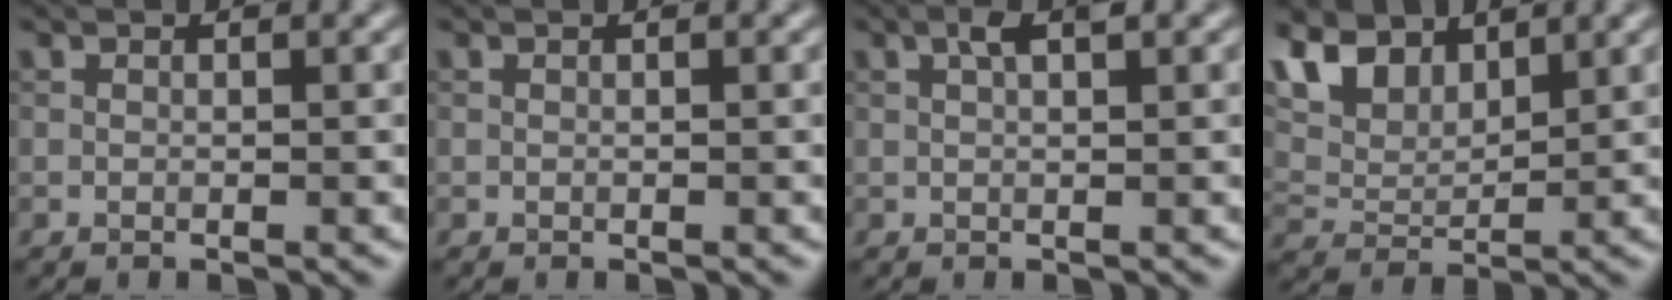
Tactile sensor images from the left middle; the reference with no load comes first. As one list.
[{"total": 0.0}, {"total": 2.0, "force": [0.9, 0.5, 1.7], "torque": [-0.030, 0.007, 0.014]}, {"total": 6.5, "force": [4.5, 3.1, 3.5], "torque": [-0.086, 0.012, 0.078]}]